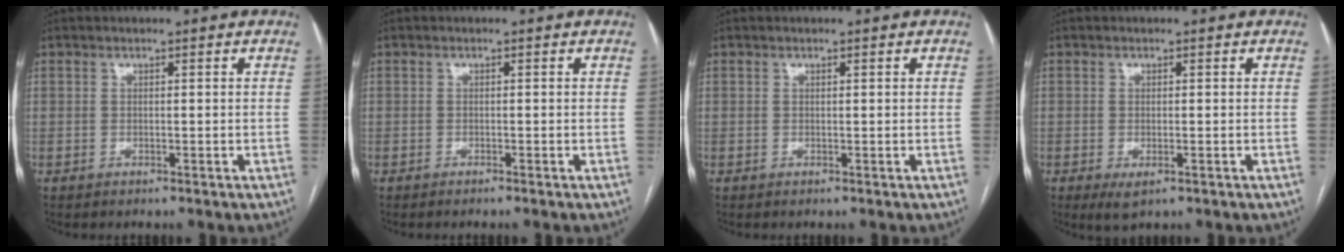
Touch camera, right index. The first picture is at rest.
{"total": 0.7, "force": [-0.5, -0.2, 0.3], "torque": [-0.006, 0.003, -0.012]}
{"total": 0.0}
{"total": 2.7, "force": [-1.2, 0.9, 2.2], "torque": [-0.035, -0.005, -0.012]}